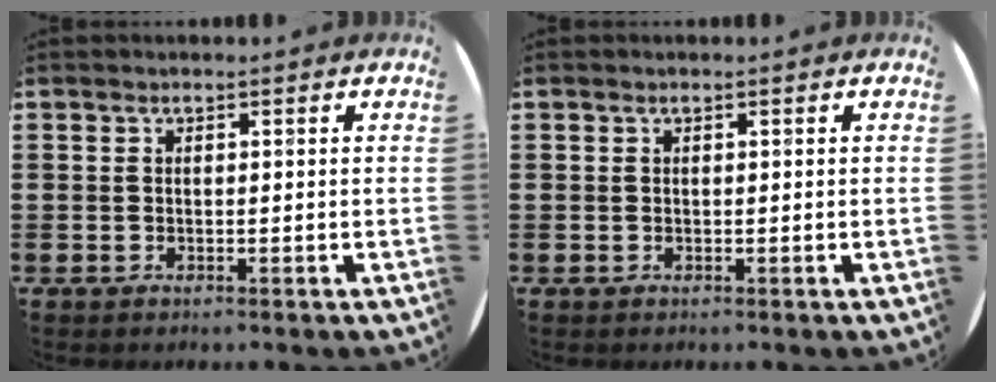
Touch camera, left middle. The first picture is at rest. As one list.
[{"total": 0.0}]